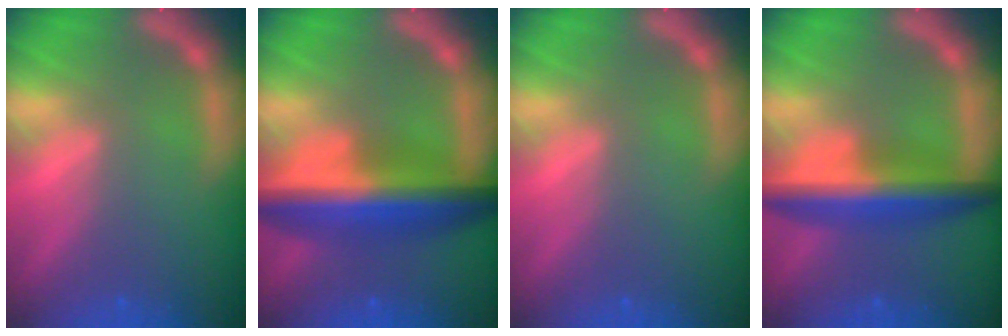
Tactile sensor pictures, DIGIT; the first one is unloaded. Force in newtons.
{"total": 9.5}
{"total": 0.0}
{"total": 7.1}